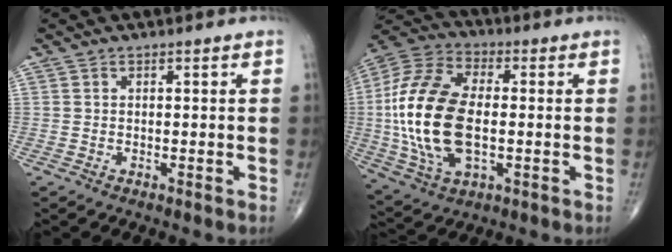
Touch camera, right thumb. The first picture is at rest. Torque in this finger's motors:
{"motor_torque": [1.40, 1.55, 2.46, 0.09, 0.24]}